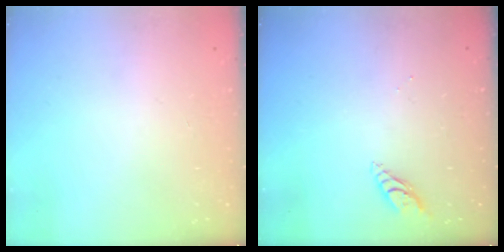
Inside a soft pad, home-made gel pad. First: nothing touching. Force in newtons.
{"total": 5.0, "press": 5.0, "slide": 0.4}